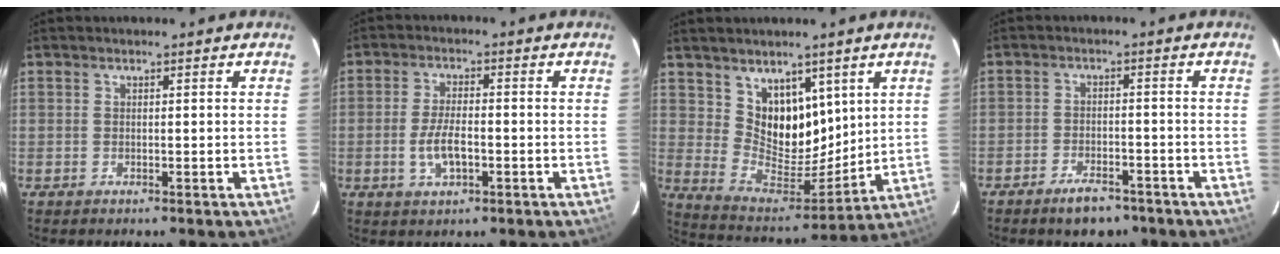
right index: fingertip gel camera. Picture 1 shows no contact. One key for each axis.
{"total": 5.8, "fx": -1.8, "fy": 2.3, "fz": 5.0, "tx": -0.101, "ty": -0.003, "tz": -0.031}
{"total": 12.1, "fx": 6.6, "fy": 8.4, "fz": 5.6, "tx": -0.091, "ty": -0.011, "tz": 0.136}
{"total": 6.2, "fx": -4.7, "fy": 3.0, "fz": 2.8, "tx": -0.065, "ty": 0.007, "tz": -0.069}